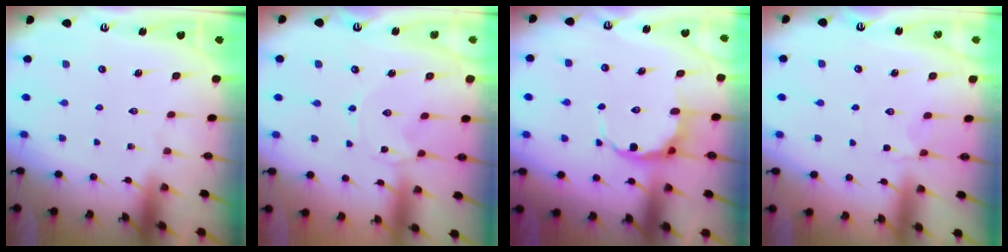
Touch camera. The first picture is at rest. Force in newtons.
{"total": 0.0}
{"total": 7.7, "press": 7.5, "slide": 1.7}
{"total": 2.3, "press": 2.0, "slide": 1.2}